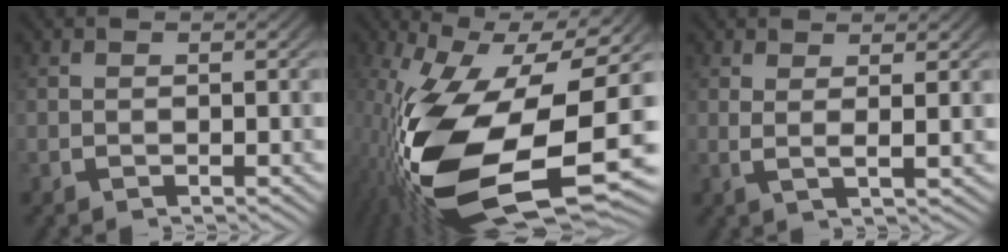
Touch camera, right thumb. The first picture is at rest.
{"total": 24.1, "force": [-3.3, 13.7, 19.5], "torque": [-0.402, -0.085, -0.002]}
{"total": 2.1, "force": [1.3, -0.2, 1.6], "torque": [-0.039, -0.008, 0.027]}